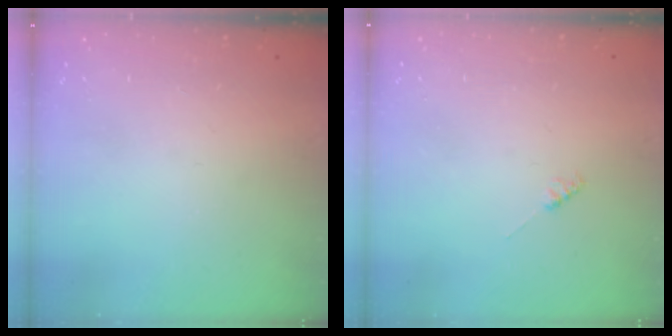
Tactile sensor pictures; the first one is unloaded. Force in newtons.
{"total": 2.3, "press": 2.3, "slide": 0.3}